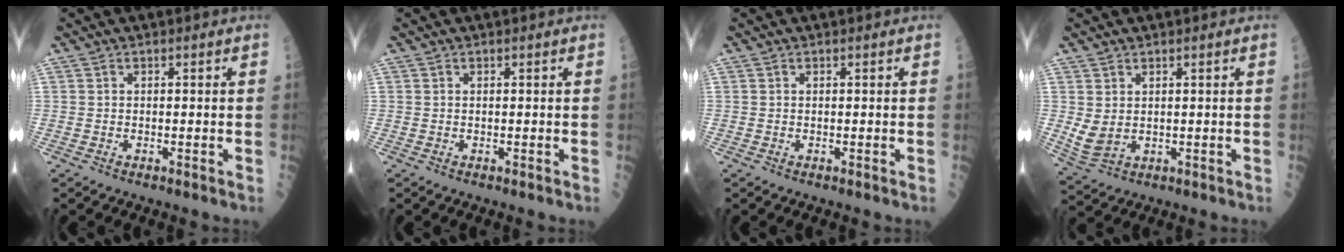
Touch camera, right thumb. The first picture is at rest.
{"total": 0.0}
{"total": 0.0}
{"total": 4.2, "force": [0.8, 2.9, 2.9], "torque": [-0.052, -0.007, 0.031]}